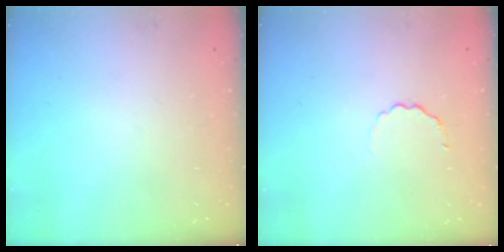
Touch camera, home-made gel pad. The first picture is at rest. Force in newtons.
{"total": 2.7, "press": 2.5, "slide": 0.9}